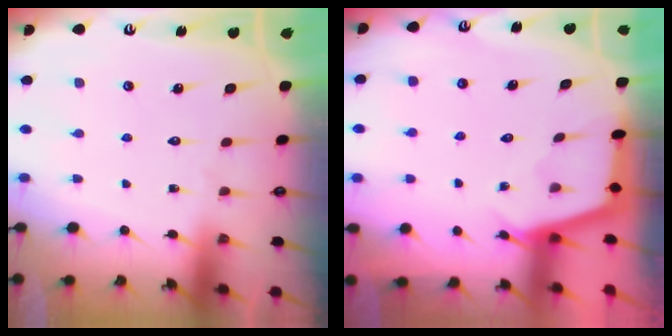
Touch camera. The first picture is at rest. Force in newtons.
{"total": 2.3, "press": 2.3, "slide": 0.1}